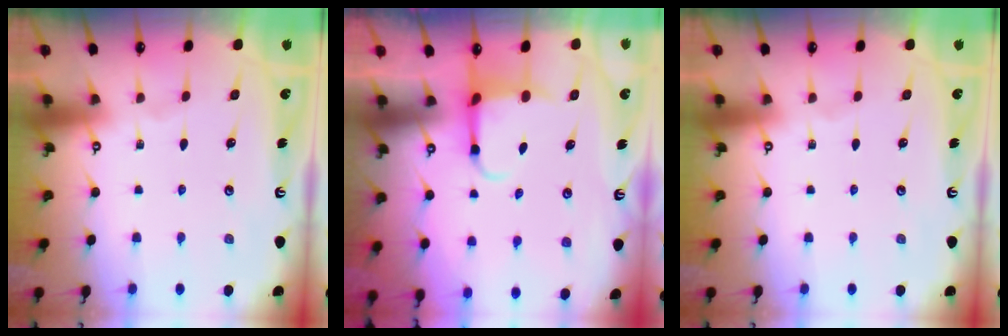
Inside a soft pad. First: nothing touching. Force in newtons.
{"total": 3.8, "press": 3.7, "slide": 0.9}
{"total": 0.0}